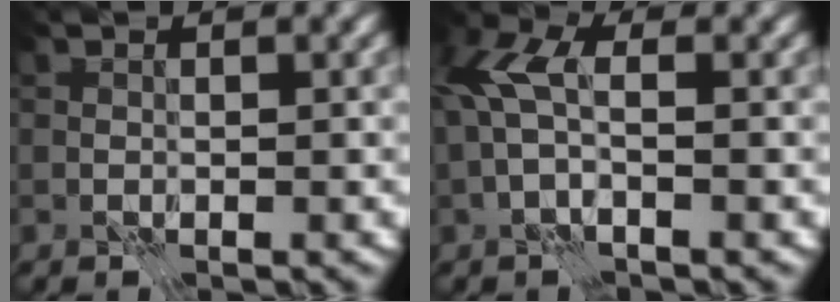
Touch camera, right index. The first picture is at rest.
{"total": 4.3, "force": [0.3, 2.1, 3.7], "torque": [-0.089, 0.017, -0.006]}